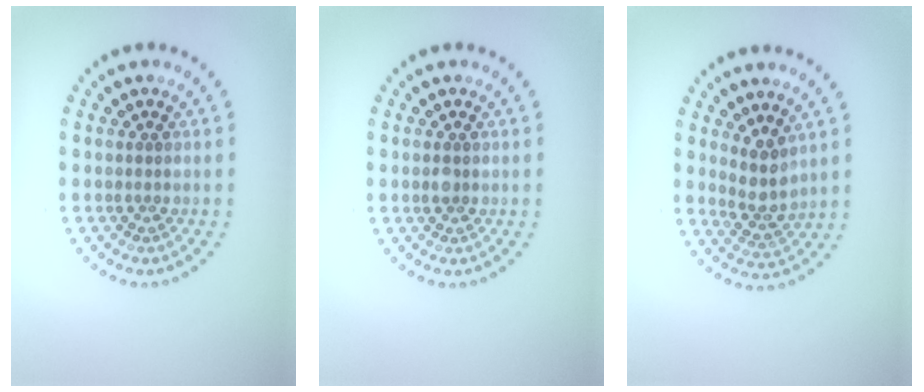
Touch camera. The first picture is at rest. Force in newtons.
{"total": 0.8, "press": 0.8, "slide": 0.1}
{"total": 2.9, "press": 2.4, "slide": 1.6}